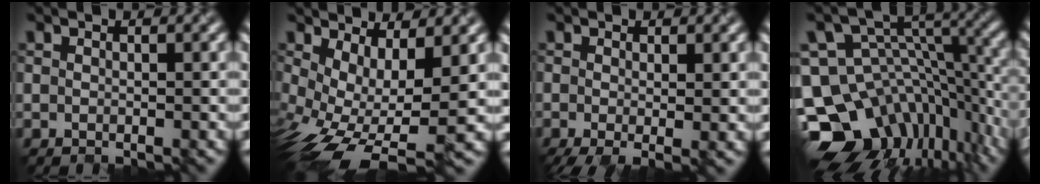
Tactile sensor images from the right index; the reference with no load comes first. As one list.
[{"total": 8.6, "force": [-2.0, 3.2, 7.7], "torque": [-0.147, -0.025, -0.029]}, {"total": 2.6, "force": [-0.7, 0.6, 2.5], "torque": [-0.049, -0.012, -0.014]}, {"total": 13.9, "force": [-7.3, 8.8, 7.9], "torque": [-0.141, 0.015, -0.117]}]